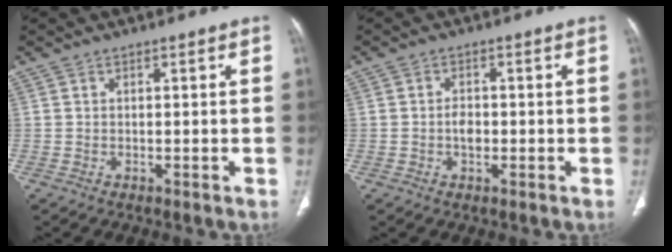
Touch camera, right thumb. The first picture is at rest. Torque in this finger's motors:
{"motor_torque": [1.02, 1.13, 0.65, -0.38, -0.02]}